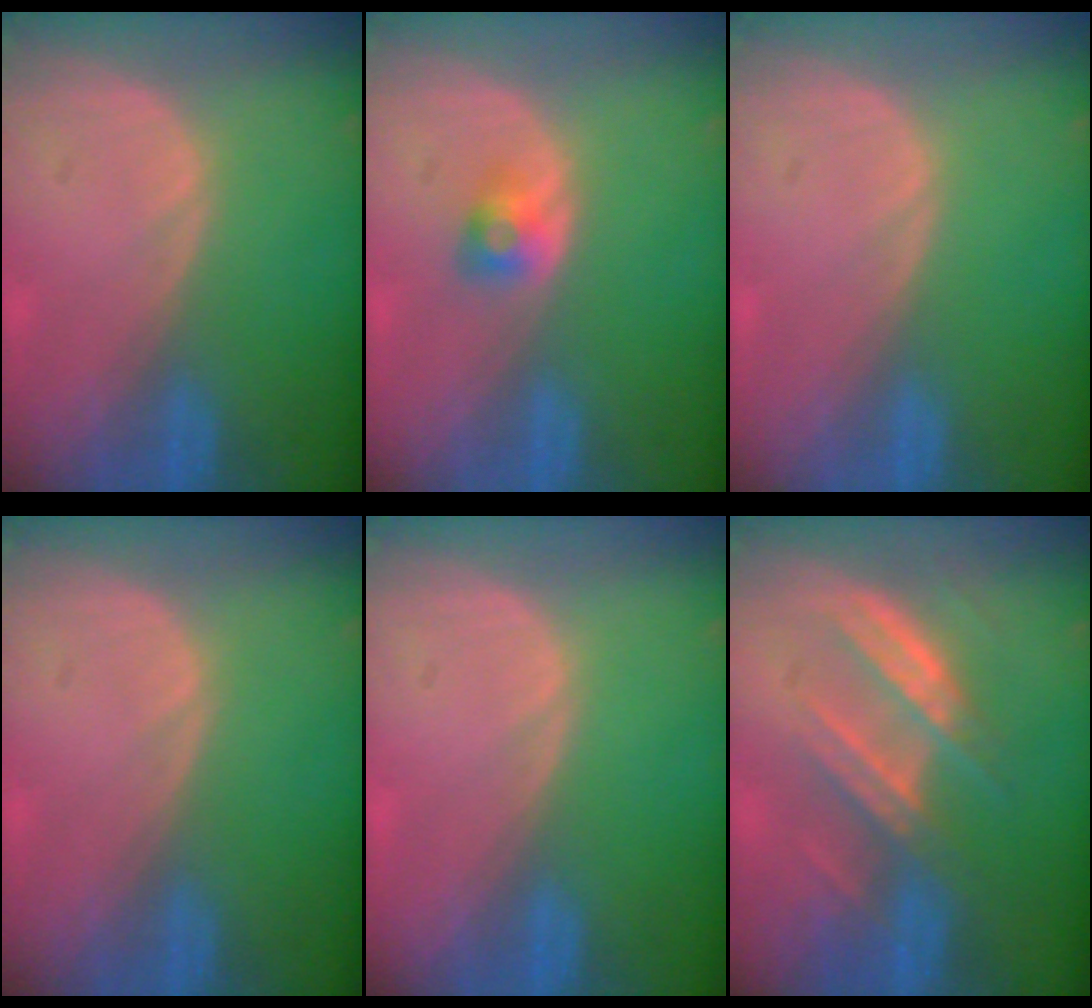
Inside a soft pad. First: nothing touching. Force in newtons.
{"total": 2.6, "press": 2.3, "slide": 1.2}
{"total": 0.0}
{"total": 0.0}
{"total": 0.0}
{"total": 7.0, "press": 6.9, "slide": 1.4}